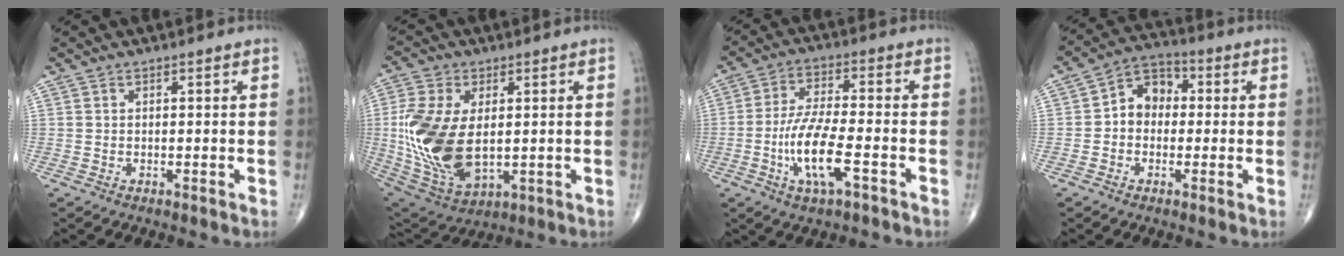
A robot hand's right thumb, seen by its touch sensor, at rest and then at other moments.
{"total": 18.2, "force": [0.3, 10.6, 14.9], "torque": [-0.313, -0.016, 0.021]}
{"total": 11.1, "force": [-4.0, 3.2, 9.8], "torque": [-0.202, 0.018, -0.073]}
{"total": 7.3, "force": [-0.1, 5.9, 4.3], "torque": [-0.045, 0.028, -0.018]}